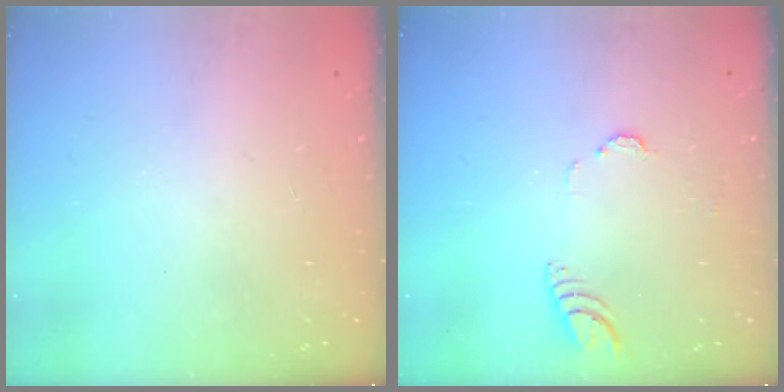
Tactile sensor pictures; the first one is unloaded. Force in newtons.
{"total": 3.6, "press": 3.6, "slide": 0.5}